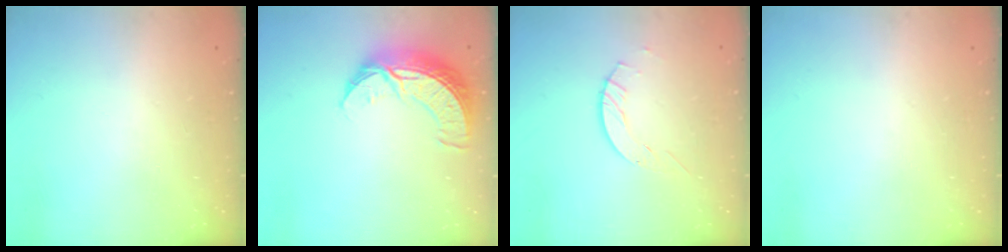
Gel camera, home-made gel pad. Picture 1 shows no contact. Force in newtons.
{"total": 10.3, "press": 10.2, "slide": 0.7}
{"total": 2.1, "press": 2.1, "slide": 0.3}
{"total": 0.0}